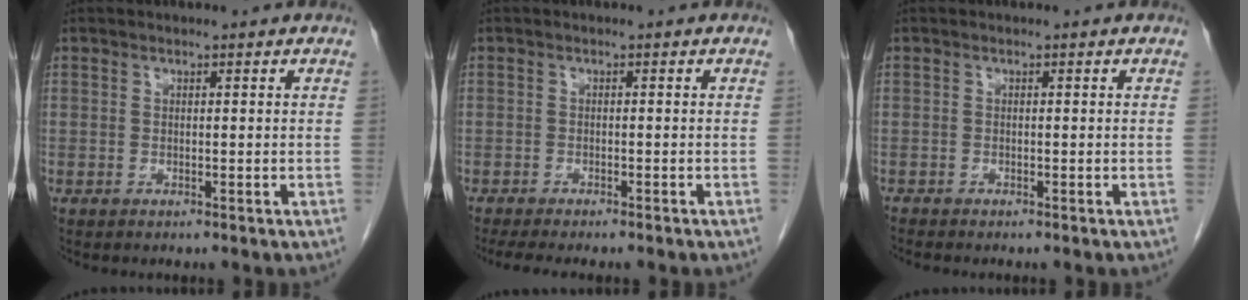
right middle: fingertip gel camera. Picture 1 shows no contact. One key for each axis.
{"total": 7.1, "fx": -5.9, "fy": 1.2, "fz": 3.8, "tx": -0.047, "ty": -0.012, "tz": -0.082}
{"total": 0.8, "fx": -0.8, "fy": -0.1, "fz": 0.2, "tx": -0.010, "ty": -0.002, "tz": -0.017}